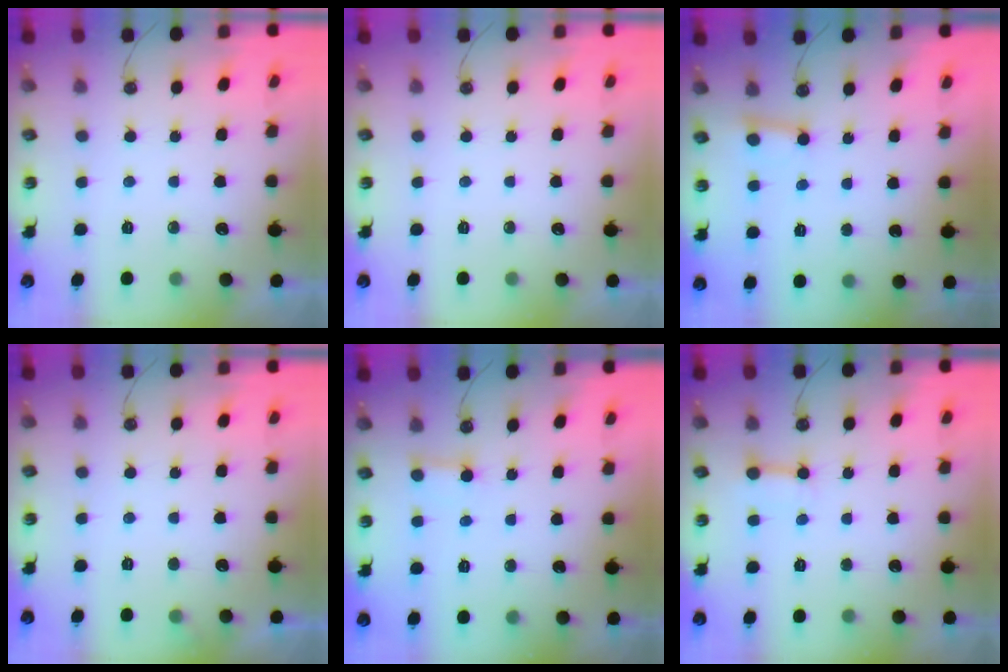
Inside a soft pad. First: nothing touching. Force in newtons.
{"total": 0.0}
{"total": 2.6, "press": 2.6, "slide": 0.2}
{"total": 3.1, "press": 3.1, "slide": 0.4}
{"total": 2.2, "press": 2.2, "slide": 0.1}
{"total": 5.2, "press": 5.2, "slide": 0.7}